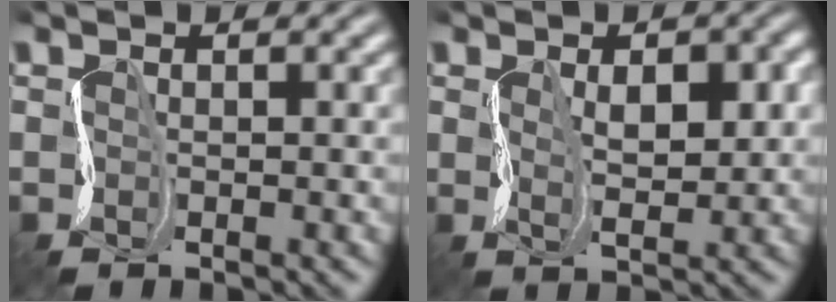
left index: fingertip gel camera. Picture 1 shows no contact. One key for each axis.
{"total": 3.6, "fx": 0.2, "fy": 1.8, "fz": 3.1, "tx": -0.060, "ty": 0.000, "tz": 0.017}